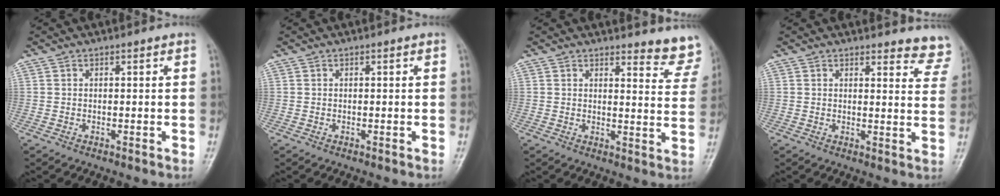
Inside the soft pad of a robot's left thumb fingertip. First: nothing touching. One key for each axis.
{"total": 0.0}
{"total": 7.9, "fx": 7.7, "fy": 1.6, "fz": 1.1, "tx": 0.017, "ty": -0.074, "tz": 0.068}
{"total": 7.8, "fx": 7.5, "fy": 2.0, "fz": 0.5, "tx": 0.038, "ty": -0.057, "tz": 0.055}